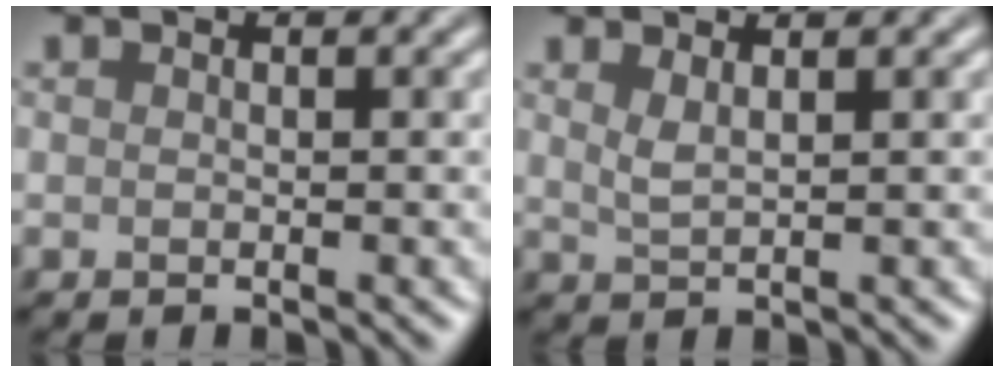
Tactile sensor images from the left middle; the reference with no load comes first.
{"total": 1.3, "force": [0.9, 0.1, 0.9], "torque": [-0.026, 0.000, 0.021]}